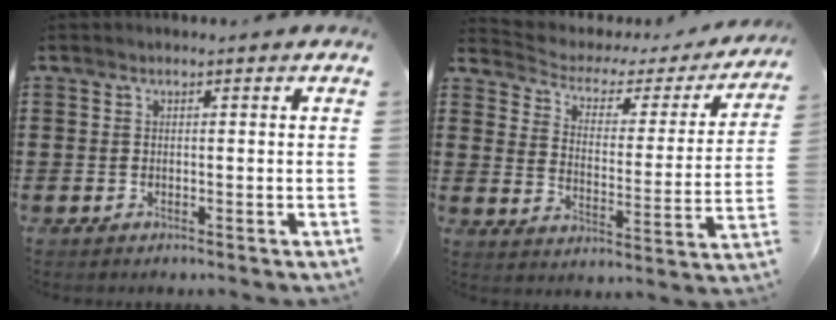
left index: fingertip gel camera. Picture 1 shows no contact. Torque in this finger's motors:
{"motor_torque": [-1.08, -1.06, -0.97, -0.21]}